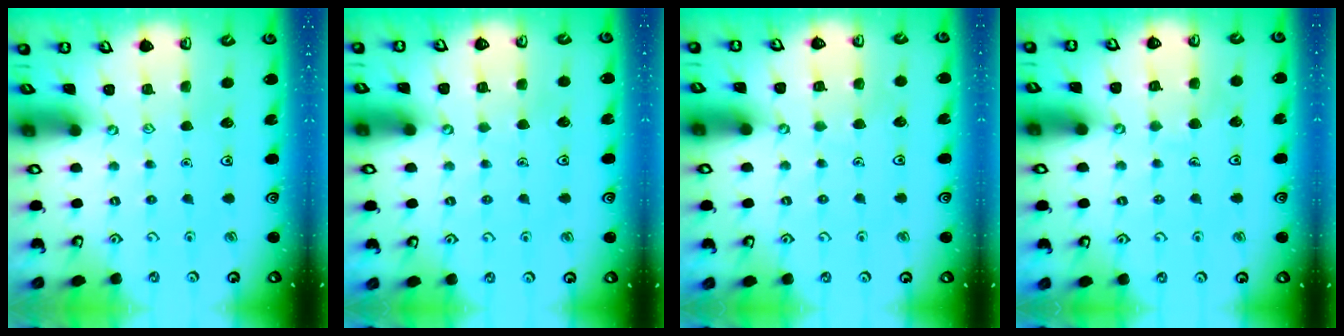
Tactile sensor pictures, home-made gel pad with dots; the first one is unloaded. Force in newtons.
{"total": 3.3, "press": 3.2, "slide": 0.3}
{"total": 3.1, "press": 3.1, "slide": 0.3}
{"total": 5.5, "press": 5.5, "slide": 0.5}